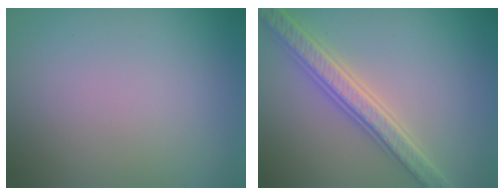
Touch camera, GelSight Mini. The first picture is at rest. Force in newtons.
{"total": 5.5, "press": 5.4, "slide": 1.1}